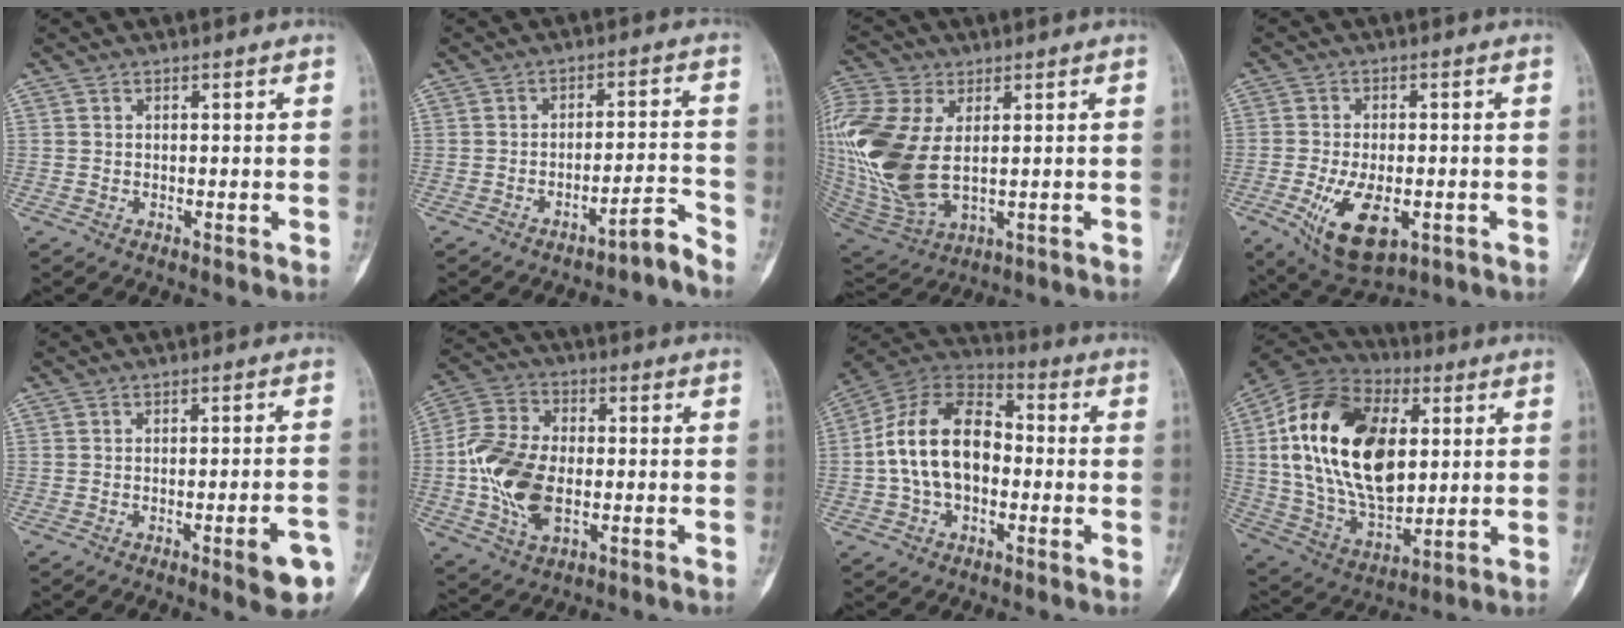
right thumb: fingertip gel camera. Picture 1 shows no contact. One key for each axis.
{"total": 4.4, "fx": -4.0, "fy": 0.0, "fz": 1.7, "tx": -0.020, "ty": 0.056, "tz": -0.058}
{"total": 20.1, "fx": 2.0, "fy": 11.6, "fz": 16.3, "tx": -0.391, "ty": -0.017, "tz": 0.049}
{"total": 11.1, "fx": -3.8, "fy": 5.5, "fz": 8.9, "tx": -0.149, "ty": -0.005, "tz": -0.054}
{"total": 7.1, "fx": -3.5, "fy": 1.4, "fz": 6.0, "tx": -0.071, "ty": 0.018, "tz": -0.039}
{"total": 14.1, "fx": -2.1, "fy": 8.3, "fz": 11.2, "tx": -0.223, "ty": 0.016, "tz": -0.040}
{"total": 16.4, "fx": -1.1, "fy": 10.8, "fz": 12.3, "tx": -0.211, "ty": 0.040, "tz": -0.028}
{"total": 26.6, "fx": 4.5, "fy": 15.7, "fz": 20.9, "tx": -0.376, "ty": -0.007, "tz": 0.079}